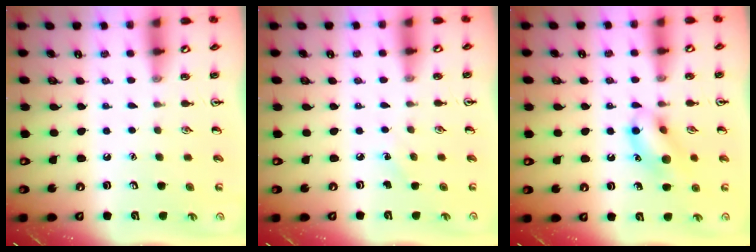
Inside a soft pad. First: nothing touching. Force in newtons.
{"total": 3.0, "press": 2.8, "slide": 1.1}
{"total": 11.1, "press": 11.1, "slide": 0.9}